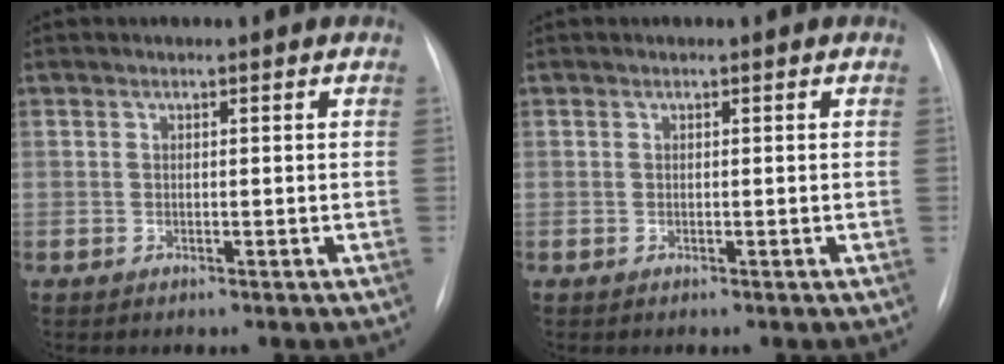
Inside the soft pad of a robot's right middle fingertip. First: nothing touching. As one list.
[{"total": 0.0}]